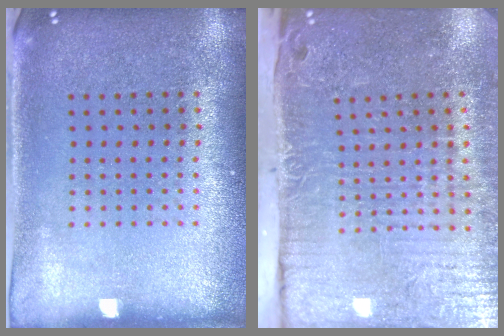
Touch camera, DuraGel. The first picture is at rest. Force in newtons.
{"total": 5.4, "press": 4.4, "slide": 3.1}